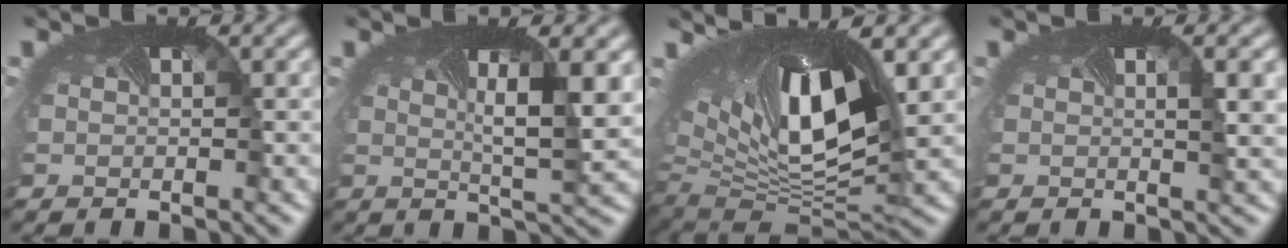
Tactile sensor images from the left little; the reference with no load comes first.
{"total": 4.9, "force": [0.8, 0.9, 4.7], "torque": [-0.075, -0.001, 0.012]}
{"total": 13.9, "force": [2.9, 6.0, 12.2], "torque": [-0.220, -0.003, 0.050]}
{"total": 2.9, "force": [0.5, 0.6, 2.8], "torque": [-0.025, 0.006, 0.005]}